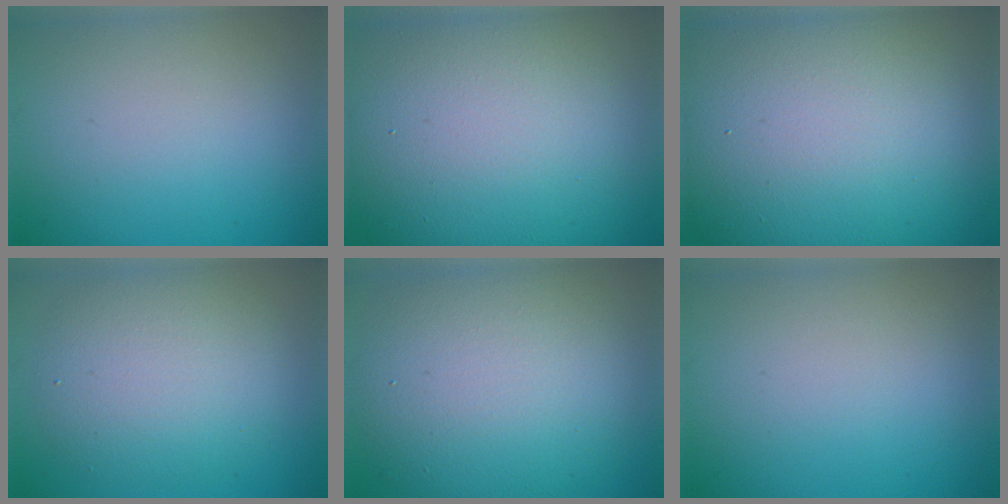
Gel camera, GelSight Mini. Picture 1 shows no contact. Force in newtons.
{"total": 17.3, "press": 17.3, "slide": 1.2}
{"total": 19.7, "press": 19.6, "slide": 1.3}
{"total": 5.8, "press": 5.8, "slide": 0.2}
{"total": 11.1, "press": 11.1, "slide": 0.5}
{"total": 0.0}